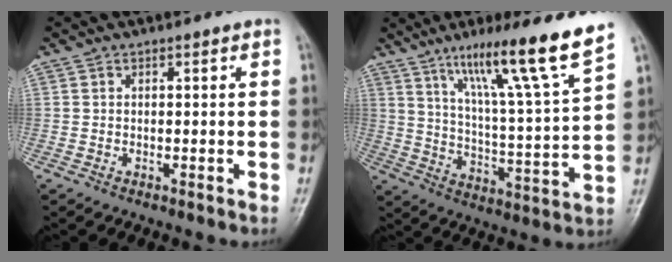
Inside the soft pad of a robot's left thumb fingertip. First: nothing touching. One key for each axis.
{"total": 17.5, "fx": 11.5, "fy": -0.1, "fz": 13.1, "tx": -0.197, "ty": -0.059, "tz": 0.185}